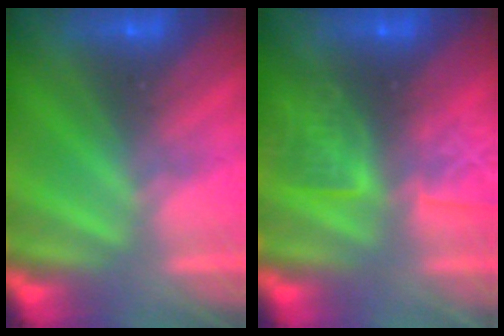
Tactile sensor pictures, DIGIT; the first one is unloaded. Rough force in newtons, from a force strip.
{"total": 6.4}